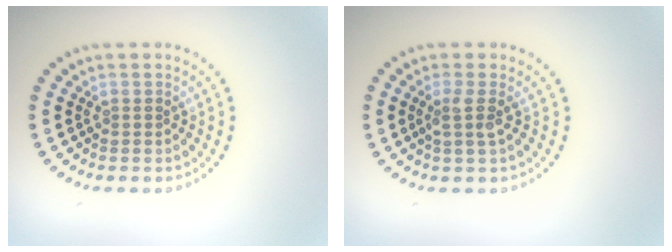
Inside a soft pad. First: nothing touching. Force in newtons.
{"total": 1.8, "press": 1.4, "slide": 1.2}